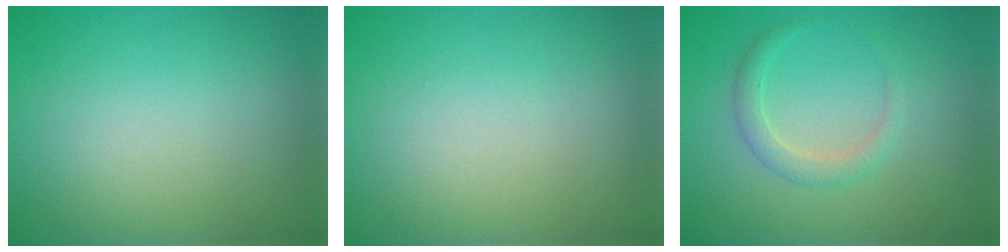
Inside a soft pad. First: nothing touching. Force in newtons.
{"total": 0.0}
{"total": 1.7, "press": 1.7, "slide": 0.1}